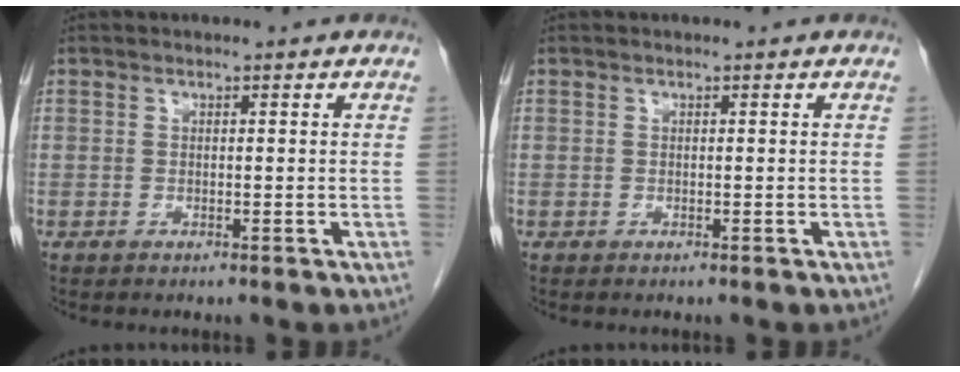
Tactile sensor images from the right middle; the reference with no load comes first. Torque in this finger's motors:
{"motor_torque": [0.30, -0.17, 0.04, 0.00]}